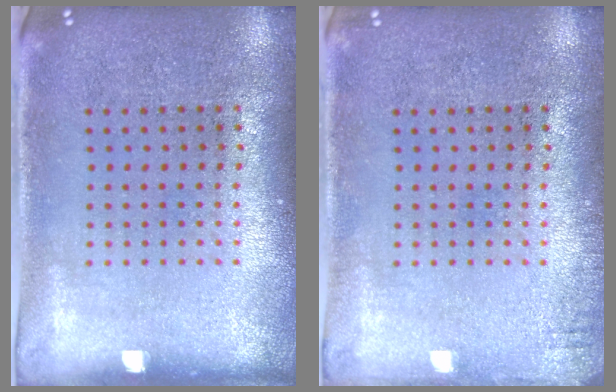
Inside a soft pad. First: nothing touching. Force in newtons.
{"total": 1.0, "press": 1.0, "slide": 0.1}